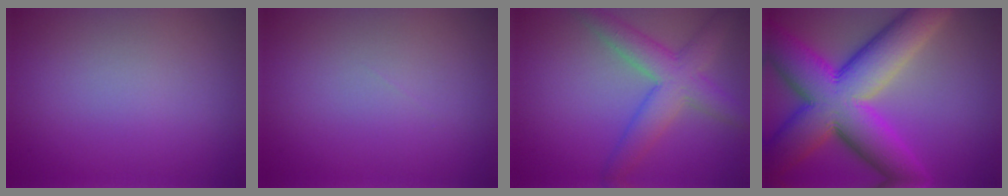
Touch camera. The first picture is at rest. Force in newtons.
{"total": 0.0}
{"total": 5.5, "press": 5.4, "slide": 0.3}
{"total": 14.0, "press": 14.0, "slide": 0.3}